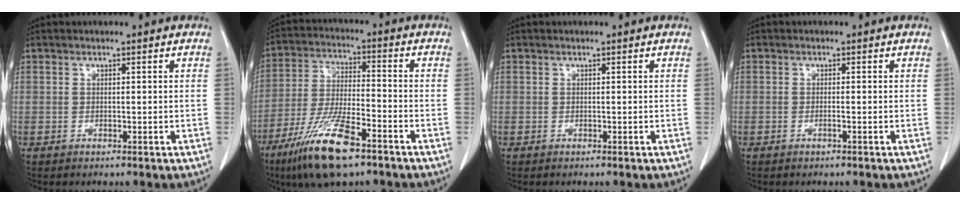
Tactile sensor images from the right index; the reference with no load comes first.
{"total": 13.4, "force": [-8.5, 2.4, 10.1], "torque": [-0.207, -0.028, -0.154]}
{"total": 0.0}
{"total": 0.7, "force": [-0.3, -0.1, 0.6], "torque": [-0.010, 0.001, -0.005]}